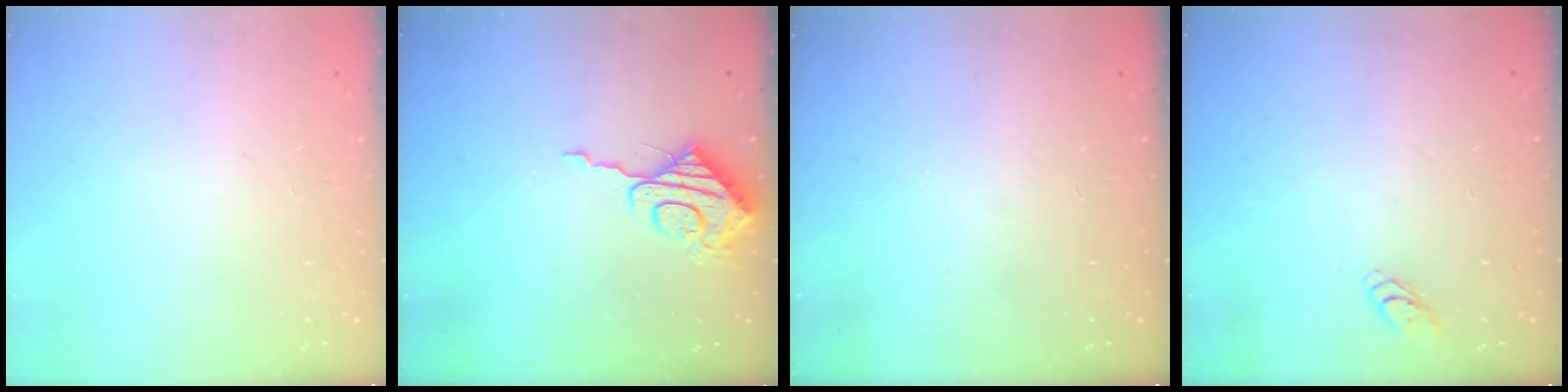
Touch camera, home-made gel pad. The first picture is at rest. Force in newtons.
{"total": 9.5, "press": 9.4, "slide": 0.9}
{"total": 0.0}
{"total": 2.8, "press": 2.8, "slide": 0.3}